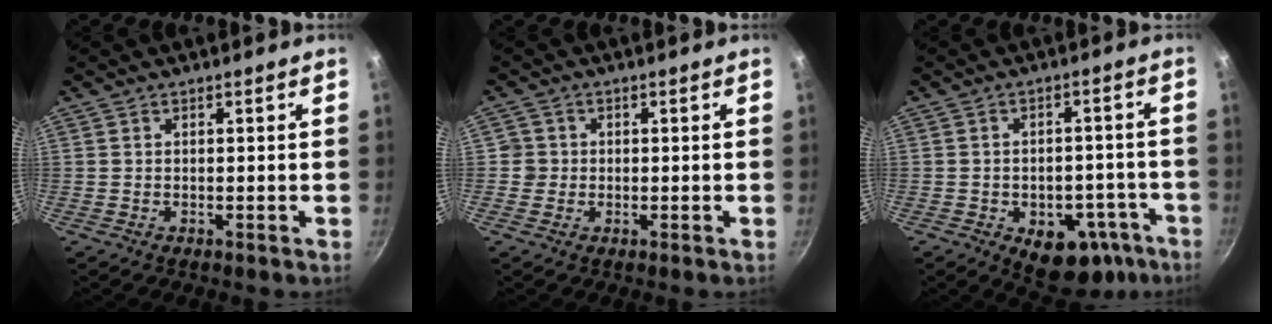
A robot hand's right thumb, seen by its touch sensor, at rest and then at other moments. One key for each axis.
{"total": 2.5, "fx": -0.1, "fy": 2.5, "fz": 0.0, "tx": 0.021, "ty": 0.009, "tz": -0.005}
{"total": 12.6, "fx": -6.6, "fy": 7.4, "fz": 7.6, "tx": -0.069, "ty": 0.042, "tz": -0.083}